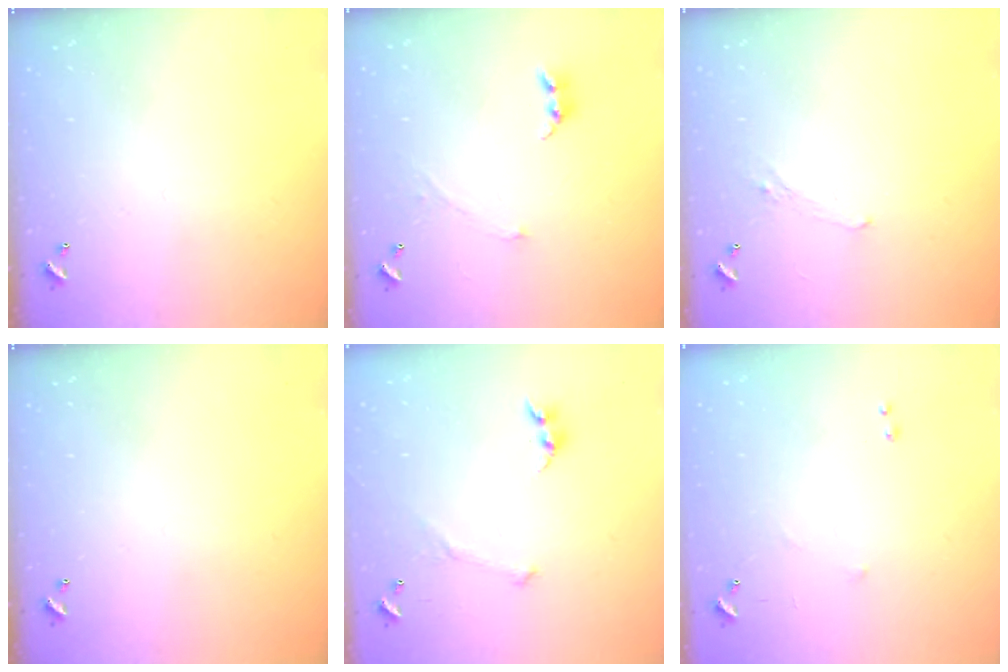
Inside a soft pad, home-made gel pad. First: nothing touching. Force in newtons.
{"total": 2.3, "press": 2.2, "slide": 0.3}
{"total": 3.1, "press": 3.0, "slide": 0.7}
{"total": 0.0}
{"total": 4.7, "press": 4.6, "slide": 0.9}
{"total": 6.5, "press": 6.5, "slide": 0.7}